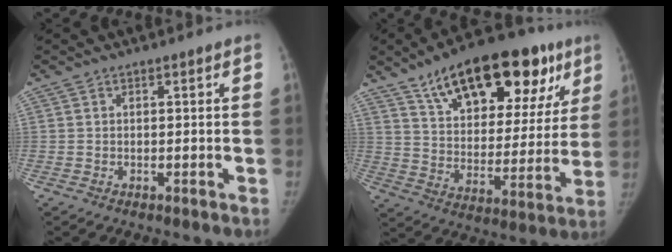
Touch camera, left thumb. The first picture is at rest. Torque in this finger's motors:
{"motor_torque": [2.29, 2.28, 1.33, -1.45, 0.03]}